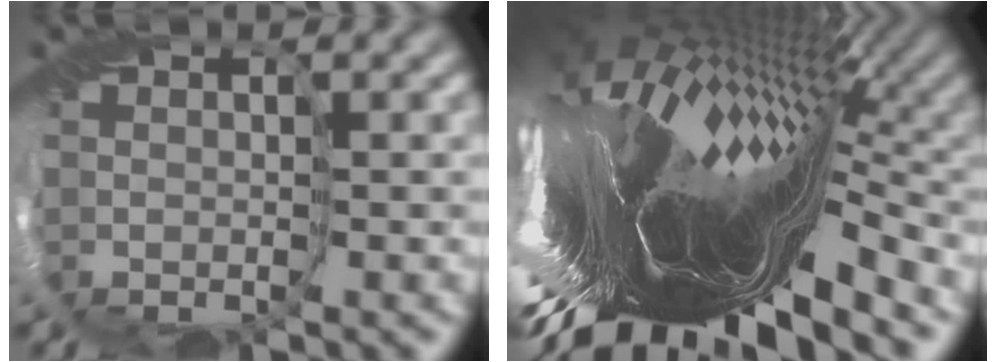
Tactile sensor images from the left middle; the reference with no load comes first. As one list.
[{"total": 17.6, "force": [-3.6, 5.6, 16.3], "torque": [-0.253, -0.033, -0.055]}]